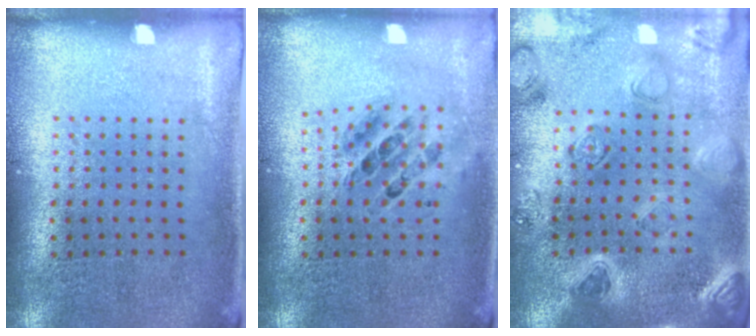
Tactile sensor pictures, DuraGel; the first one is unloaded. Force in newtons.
{"total": 0.7, "press": 0.7, "slide": 0.2}
{"total": 2.3, "press": 2.2, "slide": 0.4}